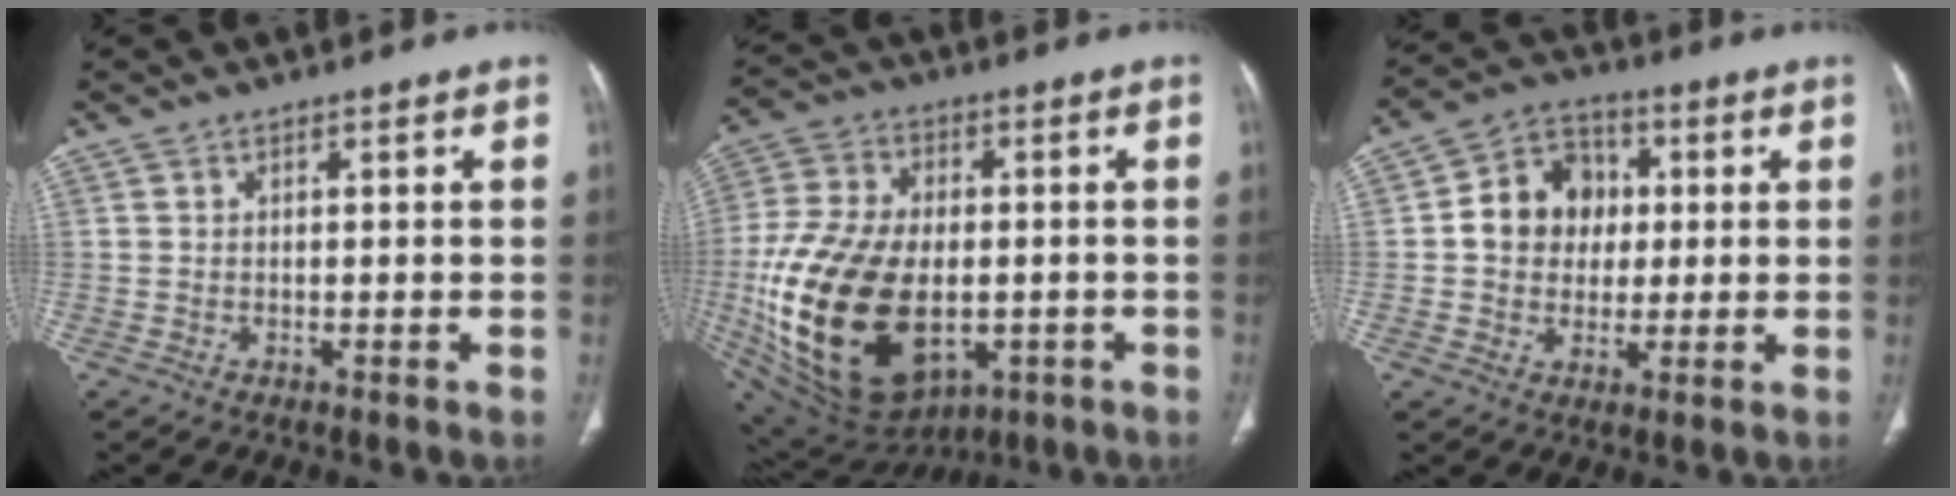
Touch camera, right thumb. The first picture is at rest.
{"total": 28.0, "force": [-5.0, 17.2, 21.6], "torque": [-0.434, -0.016, -0.058]}
{"total": 10.8, "force": [1.0, 9.2, 5.6], "torque": [-0.054, 0.014, 0.009]}